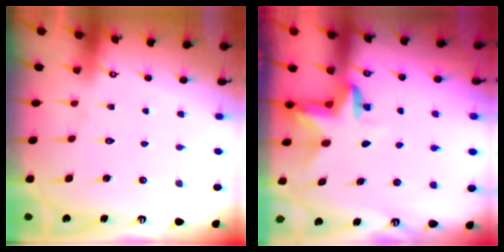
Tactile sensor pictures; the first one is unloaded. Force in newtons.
{"total": 3.4, "press": 3.4, "slide": 0.1}